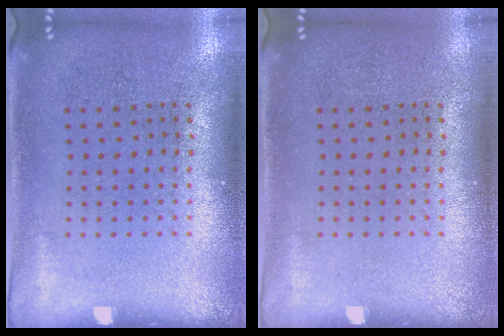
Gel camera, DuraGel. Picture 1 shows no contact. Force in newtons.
{"total": 0.0}